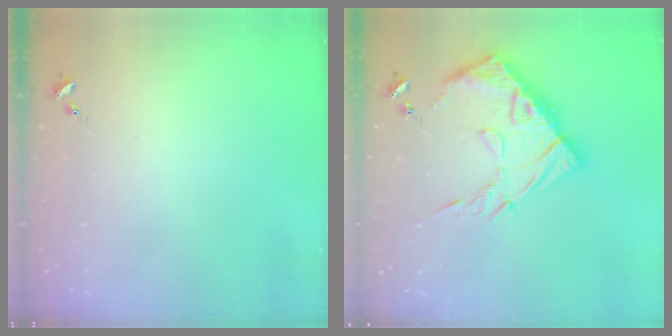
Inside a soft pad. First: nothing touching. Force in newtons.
{"total": 16.8, "press": 16.7, "slide": 1.7}